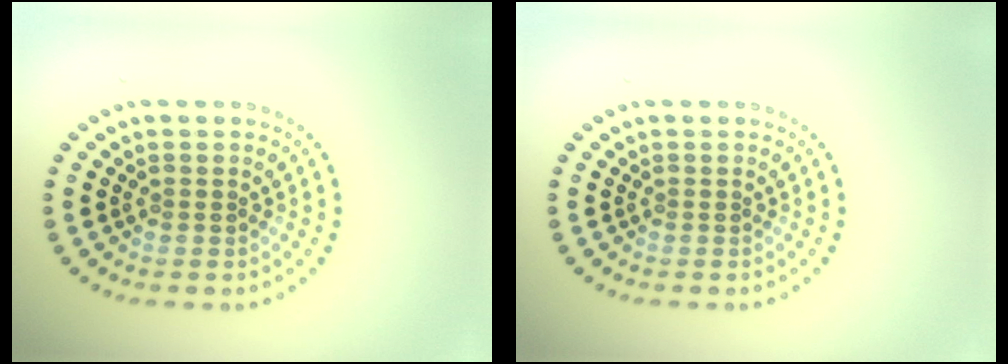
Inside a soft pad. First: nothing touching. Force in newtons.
{"total": 0.0}